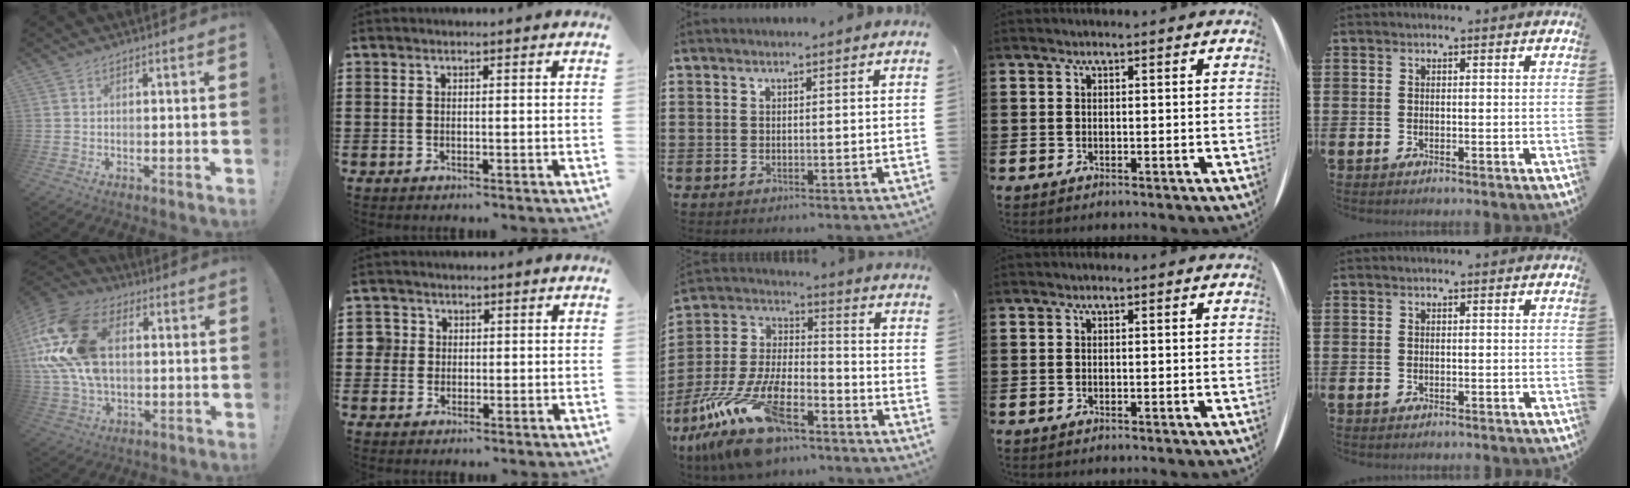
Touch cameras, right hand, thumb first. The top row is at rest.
{"thumb": {"total": 22.9, "force": [4.8, 15.2, 16.4], "torque": [-0.317, 0.005, 0.094]}, "index": {"total": 2.7, "force": [0.5, 2.6, 0.4], "torque": [-0.021, 0.012, 0.008]}, "middle": {"total": 15.5, "force": [-10.6, 5.2, 10.1], "torque": [-0.226, 0.016, -0.199]}}